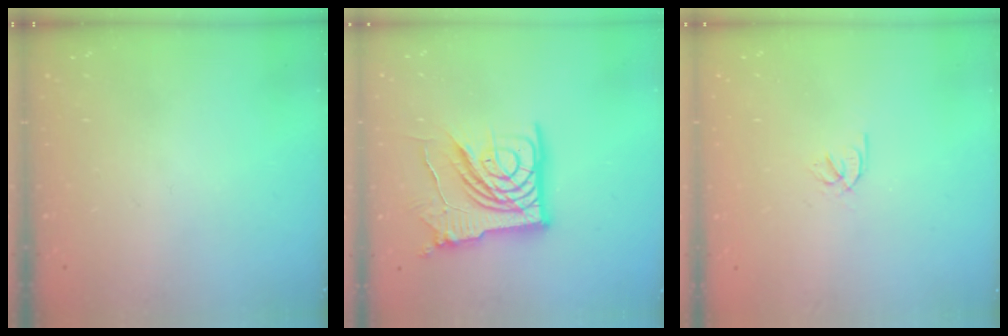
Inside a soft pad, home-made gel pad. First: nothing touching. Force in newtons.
{"total": 19.2, "press": 19.1, "slide": 2.1}
{"total": 2.2, "press": 2.2, "slide": 0.2}